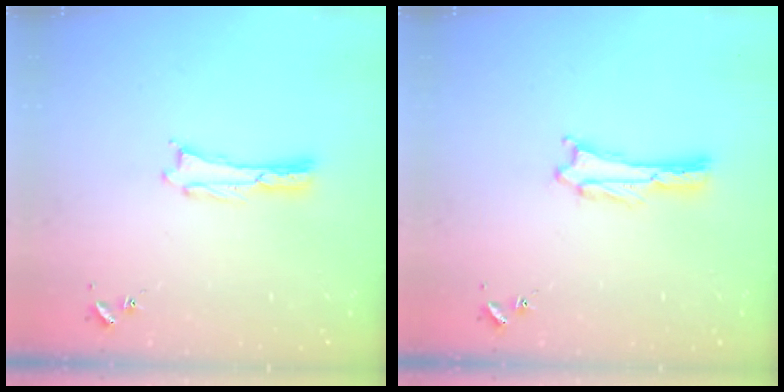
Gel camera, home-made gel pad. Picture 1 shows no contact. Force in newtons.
{"total": 0.0}